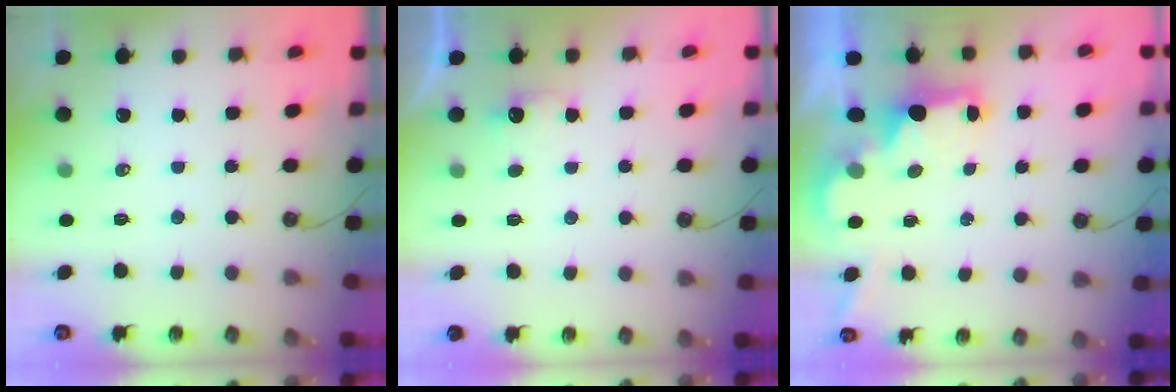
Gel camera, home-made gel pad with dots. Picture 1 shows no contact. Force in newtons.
{"total": 2.6, "press": 2.4, "slide": 0.8}
{"total": 2.2, "press": 2.0, "slide": 0.8}